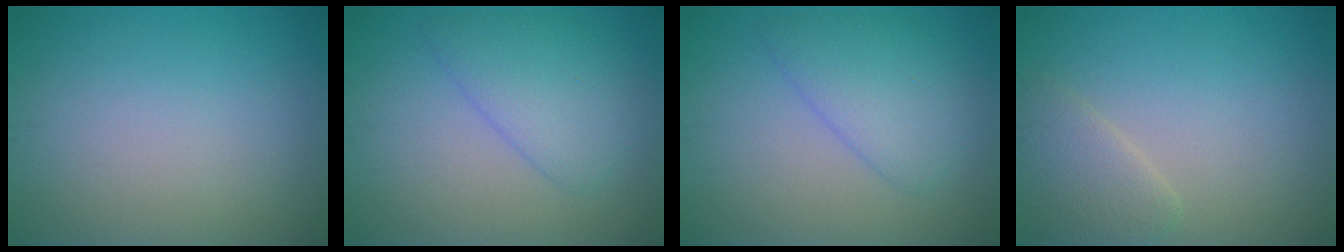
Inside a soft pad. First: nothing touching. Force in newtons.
{"total": 4.0, "press": 4.0, "slide": 0.2}
{"total": 4.0, "press": 4.0, "slide": 0.2}
{"total": 2.5, "press": 2.5, "slide": 0.1}